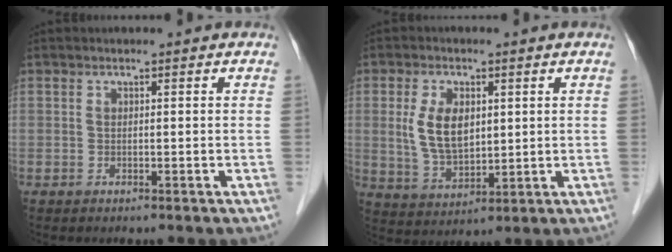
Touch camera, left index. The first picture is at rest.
{"total": 7.3, "force": [1.6, 4.0, 5.9], "torque": [-0.129, 0.003, 0.040]}